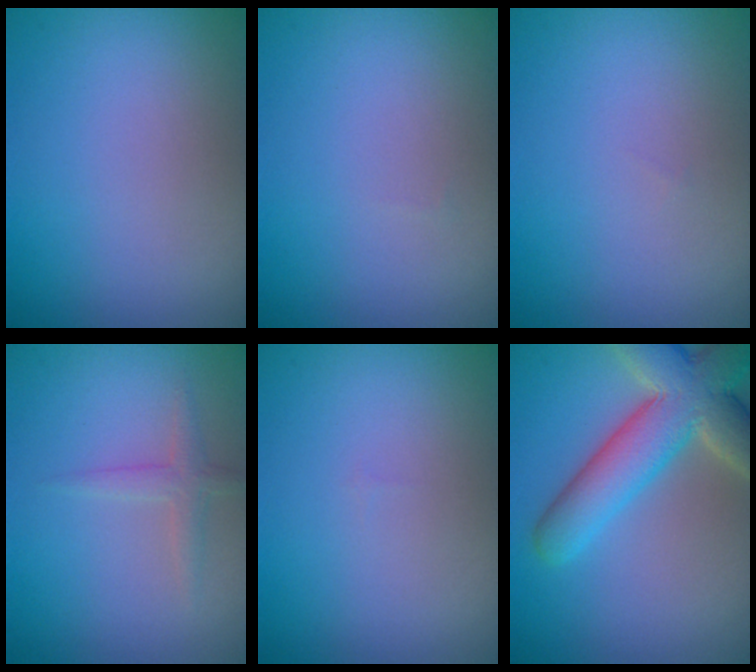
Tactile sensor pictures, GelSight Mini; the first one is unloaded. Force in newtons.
{"total": 0.0}
{"total": 0.0}
{"total": 1.5, "press": 1.5, "slide": 0.1}
{"total": 0.0}
{"total": 8.1, "press": 8.1, "slide": 0.6}